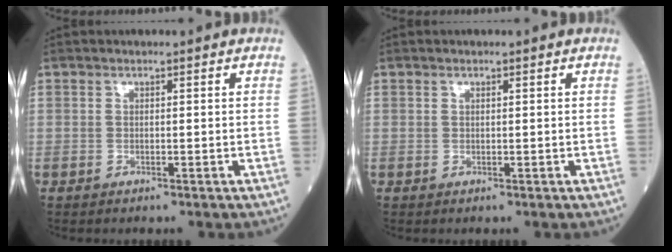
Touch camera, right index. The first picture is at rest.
{"total": 0.0}